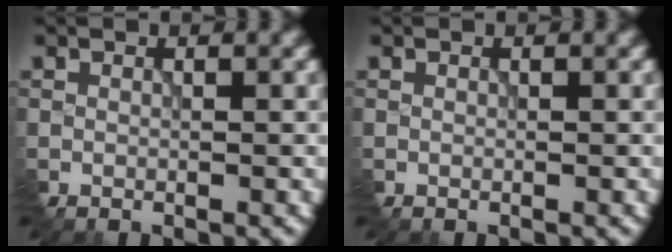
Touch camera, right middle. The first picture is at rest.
{"total": 0.0}